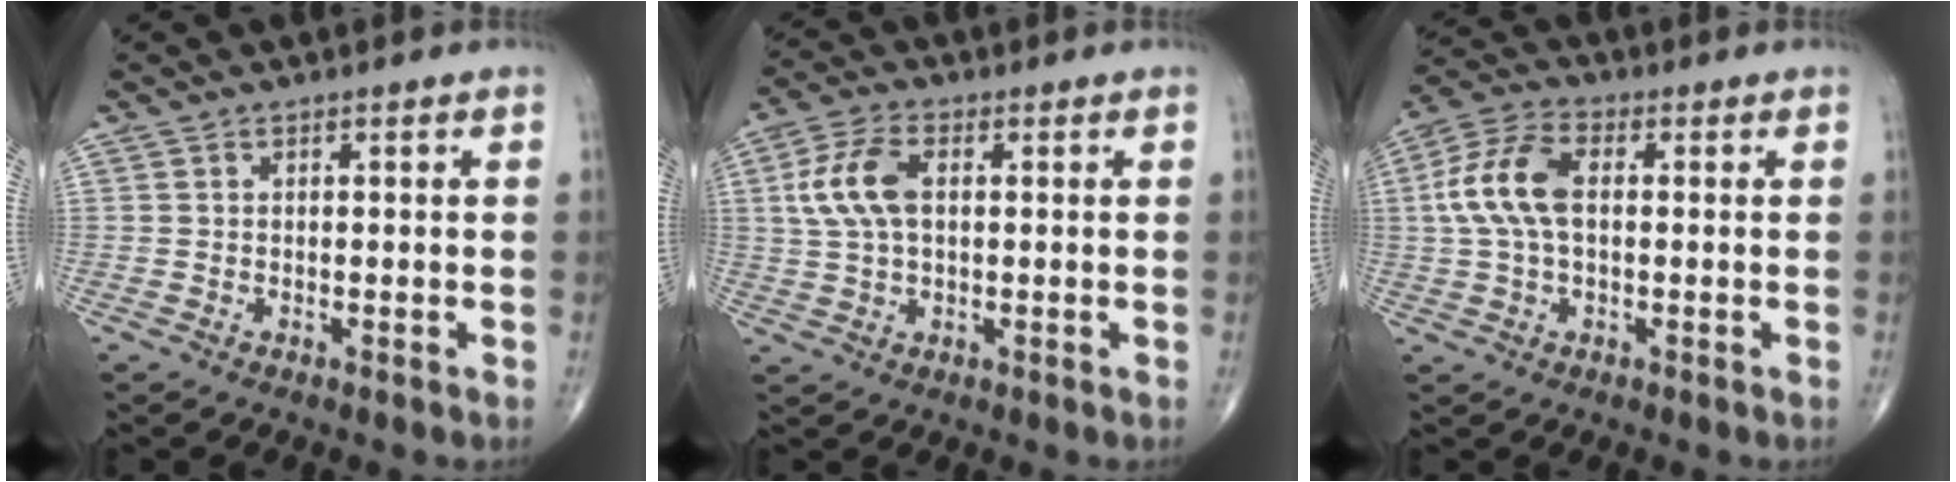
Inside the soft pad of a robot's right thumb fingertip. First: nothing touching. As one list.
[{"total": 8.7, "force": [1.4, 4.8, 7.1], "torque": [-0.155, 0.014, 0.028]}, {"total": 10.6, "force": [0.9, 5.9, 8.8], "torque": [-0.191, 0.025, 0.012]}]